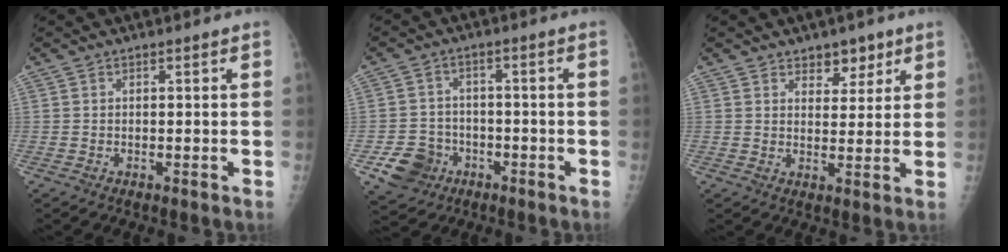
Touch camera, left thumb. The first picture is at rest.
{"total": 7.7, "force": [-3.4, 6.5, 2.2], "torque": [-0.023, 0.020, -0.051]}
{"total": 4.9, "force": [3.3, 3.0, 2.1], "torque": [0.002, -0.020, 0.049]}